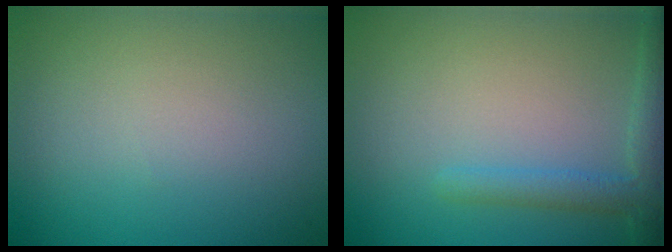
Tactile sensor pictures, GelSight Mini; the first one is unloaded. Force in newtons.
{"total": 2.8, "press": 2.8, "slide": 0.2}